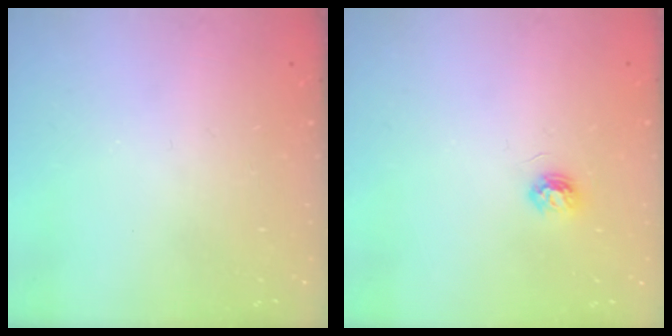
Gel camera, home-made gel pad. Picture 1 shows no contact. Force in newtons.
{"total": 4.5, "press": 4.4, "slide": 0.5}